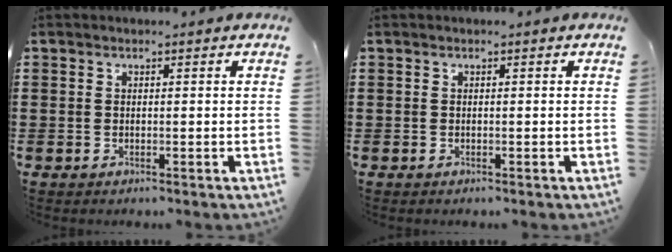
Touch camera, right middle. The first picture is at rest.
{"total": 0.0}